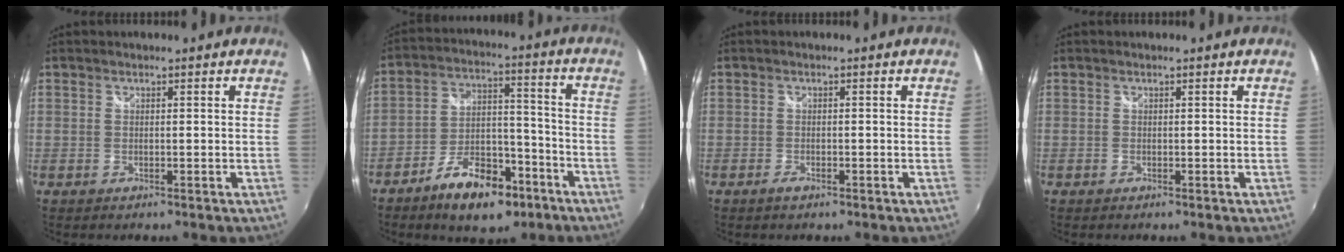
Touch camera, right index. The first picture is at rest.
{"total": 13.5, "force": [-8.6, 6.4, 8.1], "torque": [-0.148, 0.022, -0.133]}
{"total": 1.3, "force": [-1.0, 0.5, 0.7], "torque": [-0.014, -0.004, -0.020]}
{"total": 0.0}